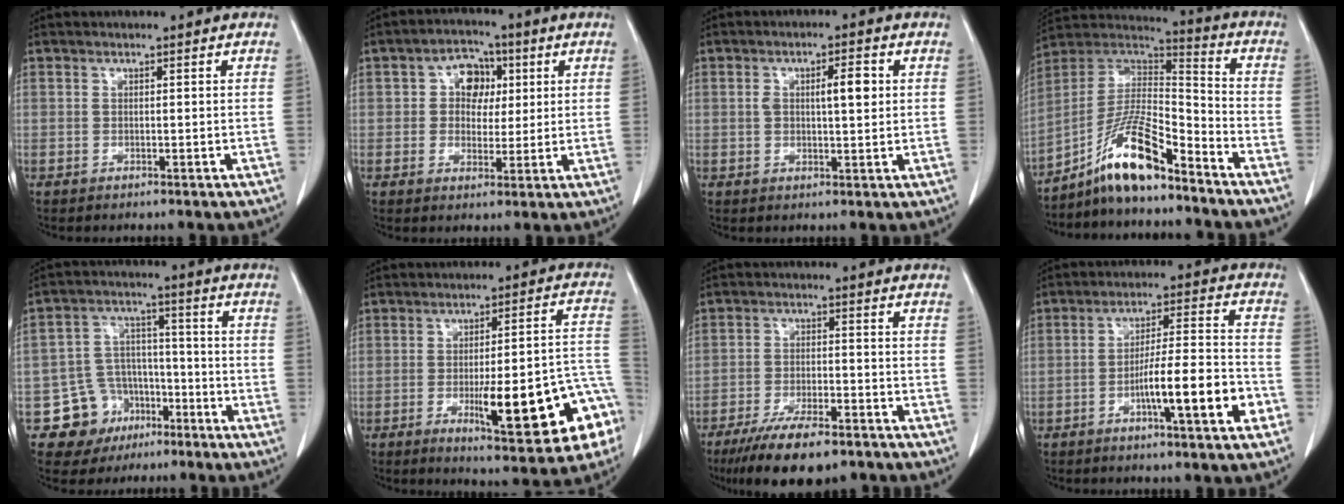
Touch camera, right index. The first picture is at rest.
{"total": 5.9, "force": [1.4, 4.6, 3.5], "torque": [-0.053, 0.020, 0.023]}
{"total": 4.8, "force": [1.1, 1.3, 4.5], "torque": [-0.077, 0.012, 0.024]}
{"total": 13.1, "force": [-9.3, 2.0, 9.0], "torque": [-0.174, 0.019, -0.169]}
{"total": 9.4, "force": [-4.8, 8.0, 1.6], "torque": [-0.025, 0.032, -0.067]}
{"total": 18.2, "force": [-6.4, 2.8, 16.9], "torque": [-0.164, 0.020, -0.070]}
{"total": 11.3, "force": [-8.4, 2.9, 7.0], "torque": [-0.116, -0.020, -0.137]}
{"total": 11.5, "force": [-4.4, 0.6, 10.6], "torque": [-0.167, 0.007, -0.065]}